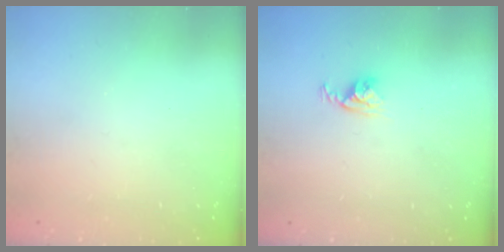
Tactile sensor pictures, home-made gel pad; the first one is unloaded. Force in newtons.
{"total": 4.5, "press": 4.5, "slide": 0.4}